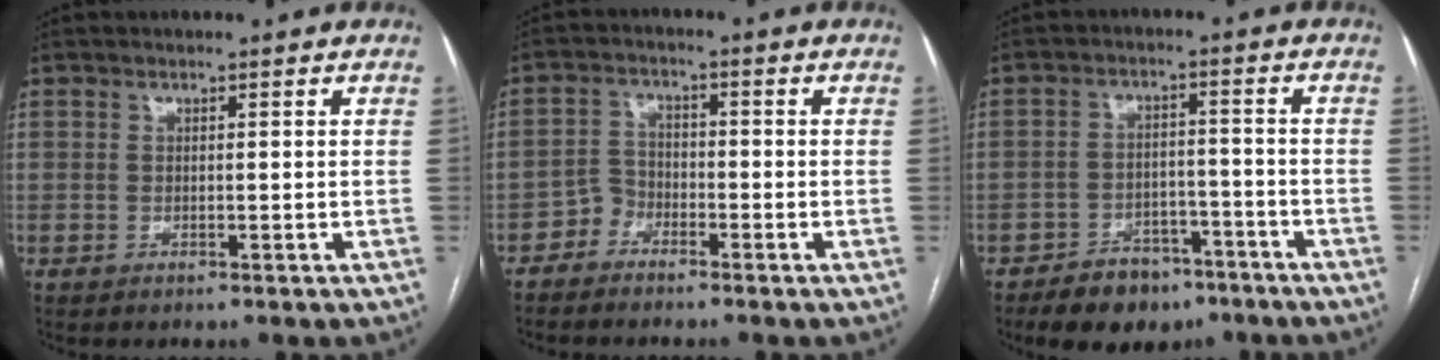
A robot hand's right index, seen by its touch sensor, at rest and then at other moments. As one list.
[{"total": 2.8, "force": [-2.2, 1.7, 0.0], "torque": [0.006, 0.007, -0.045]}, {"total": 8.8, "force": [-6.4, 4.8, 3.6], "torque": [-0.058, 0.009, -0.097]}]